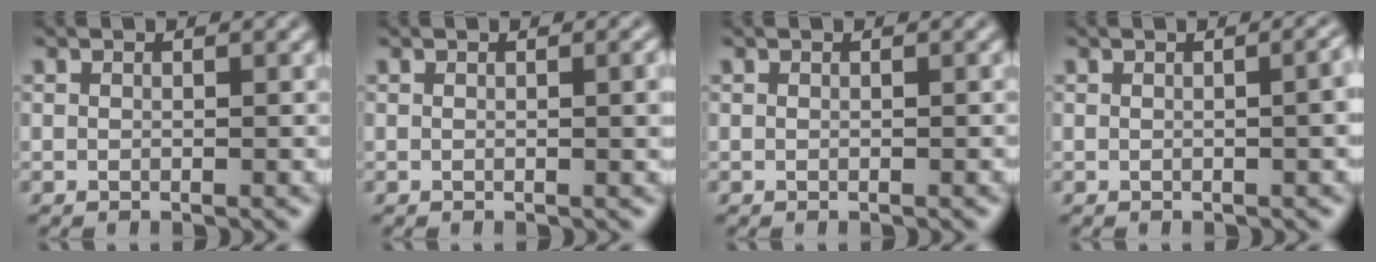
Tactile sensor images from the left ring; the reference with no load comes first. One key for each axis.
{"total": 1.3, "fx": 0.1, "fy": 0.3, "fz": 1.3, "tx": -0.017, "ty": 0.002, "tz": 0.001}
{"total": 0.0}
{"total": 2.8, "fx": 0.0, "fy": 1.1, "fz": 2.6, "tx": -0.015, "ty": 0.009, "tz": 0.003}